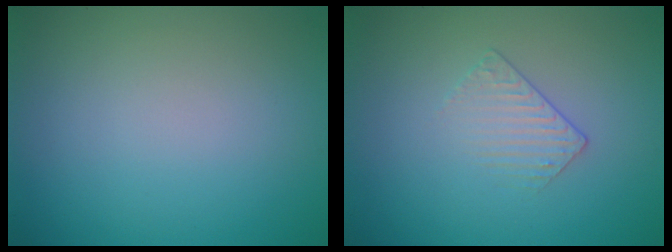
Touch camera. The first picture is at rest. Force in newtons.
{"total": 1.3, "press": 0.6, "slide": 1.1}